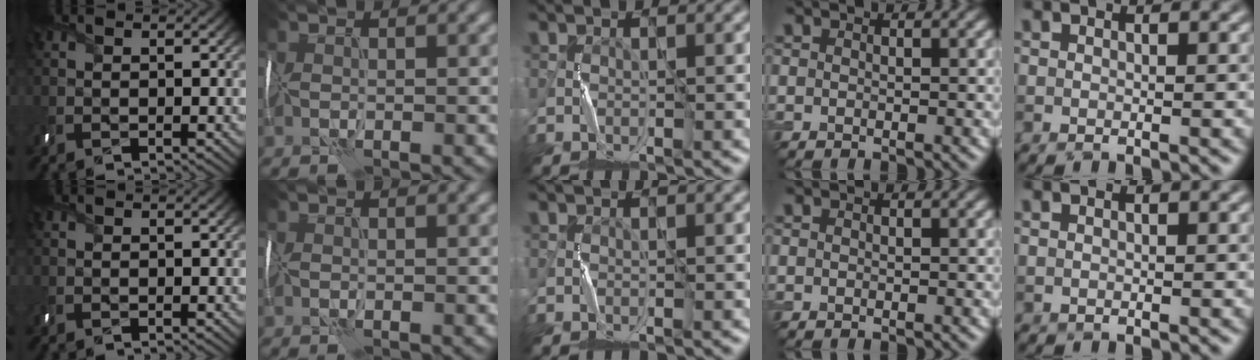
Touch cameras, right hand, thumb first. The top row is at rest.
{}